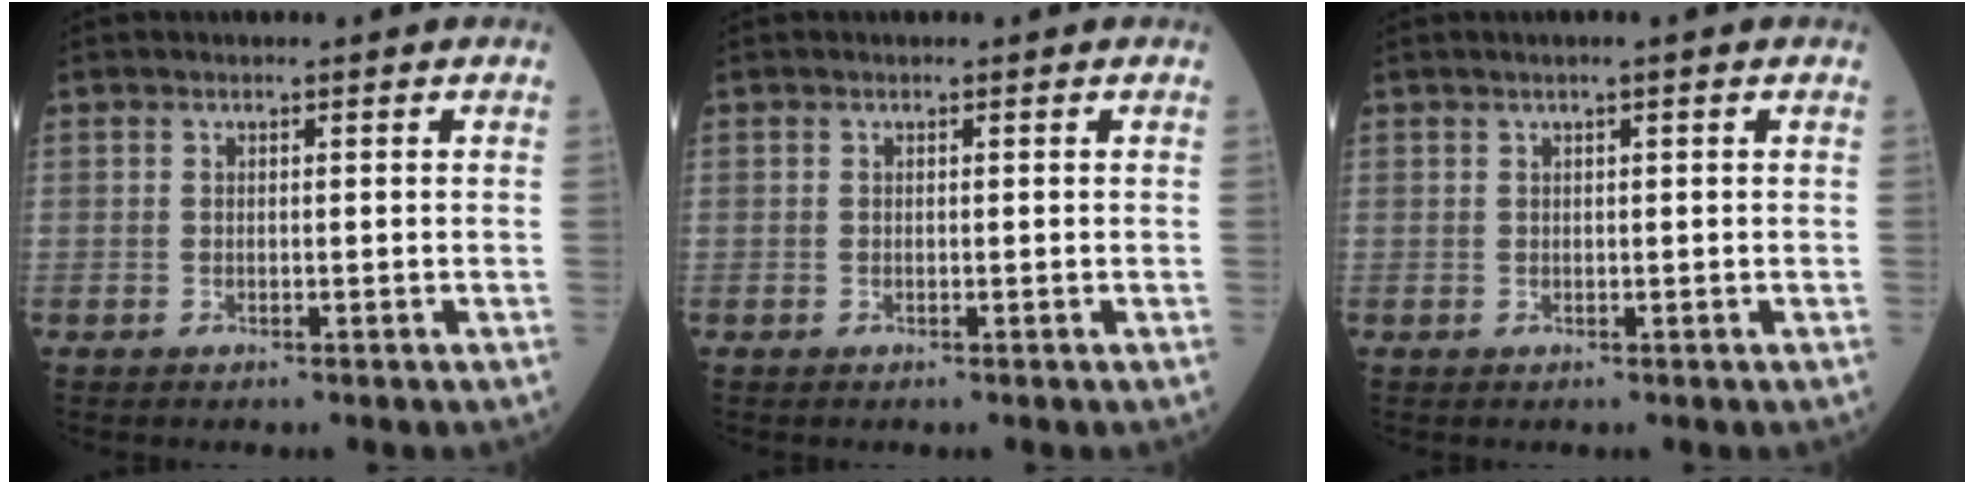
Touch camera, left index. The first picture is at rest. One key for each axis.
{"total": 0.0}
{"total": 1.1, "fx": 0.4, "fy": -0.2, "fz": 0.9, "tx": -0.019, "ty": 0.001, "tz": 0.009}